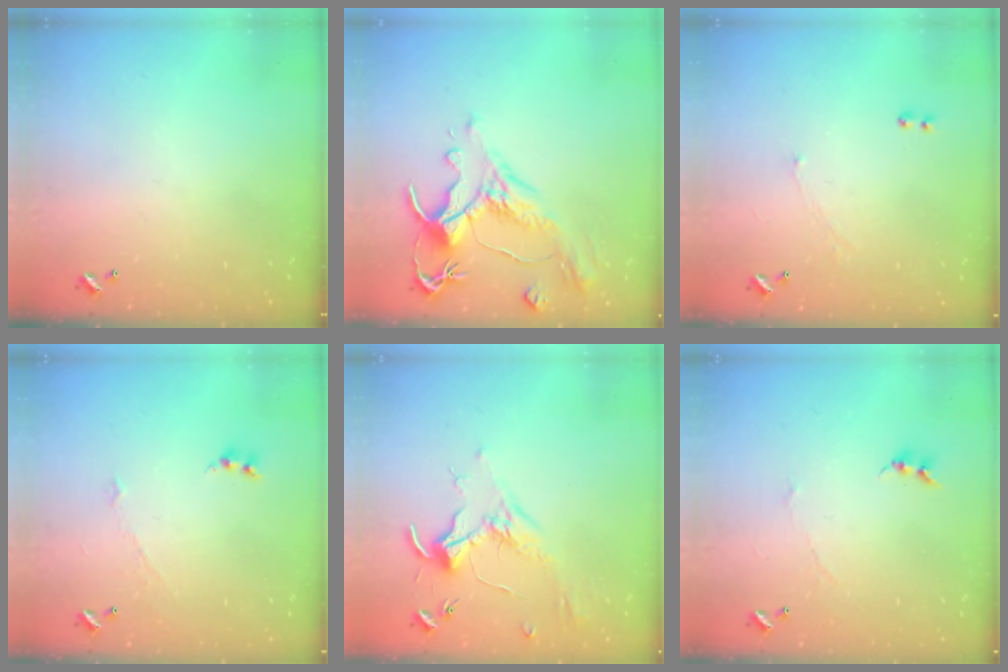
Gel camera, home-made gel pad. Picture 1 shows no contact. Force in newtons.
{"total": 1.5, "press": 0.1, "slide": 1.5}
{"total": 1.0, "press": 0.7, "slide": 0.6}
{"total": 1.9, "press": 1.8, "slide": 0.4}
{"total": 1.7, "press": 1.6, "slide": 0.7}
{"total": 0.7, "press": 0.4, "slide": 0.6}